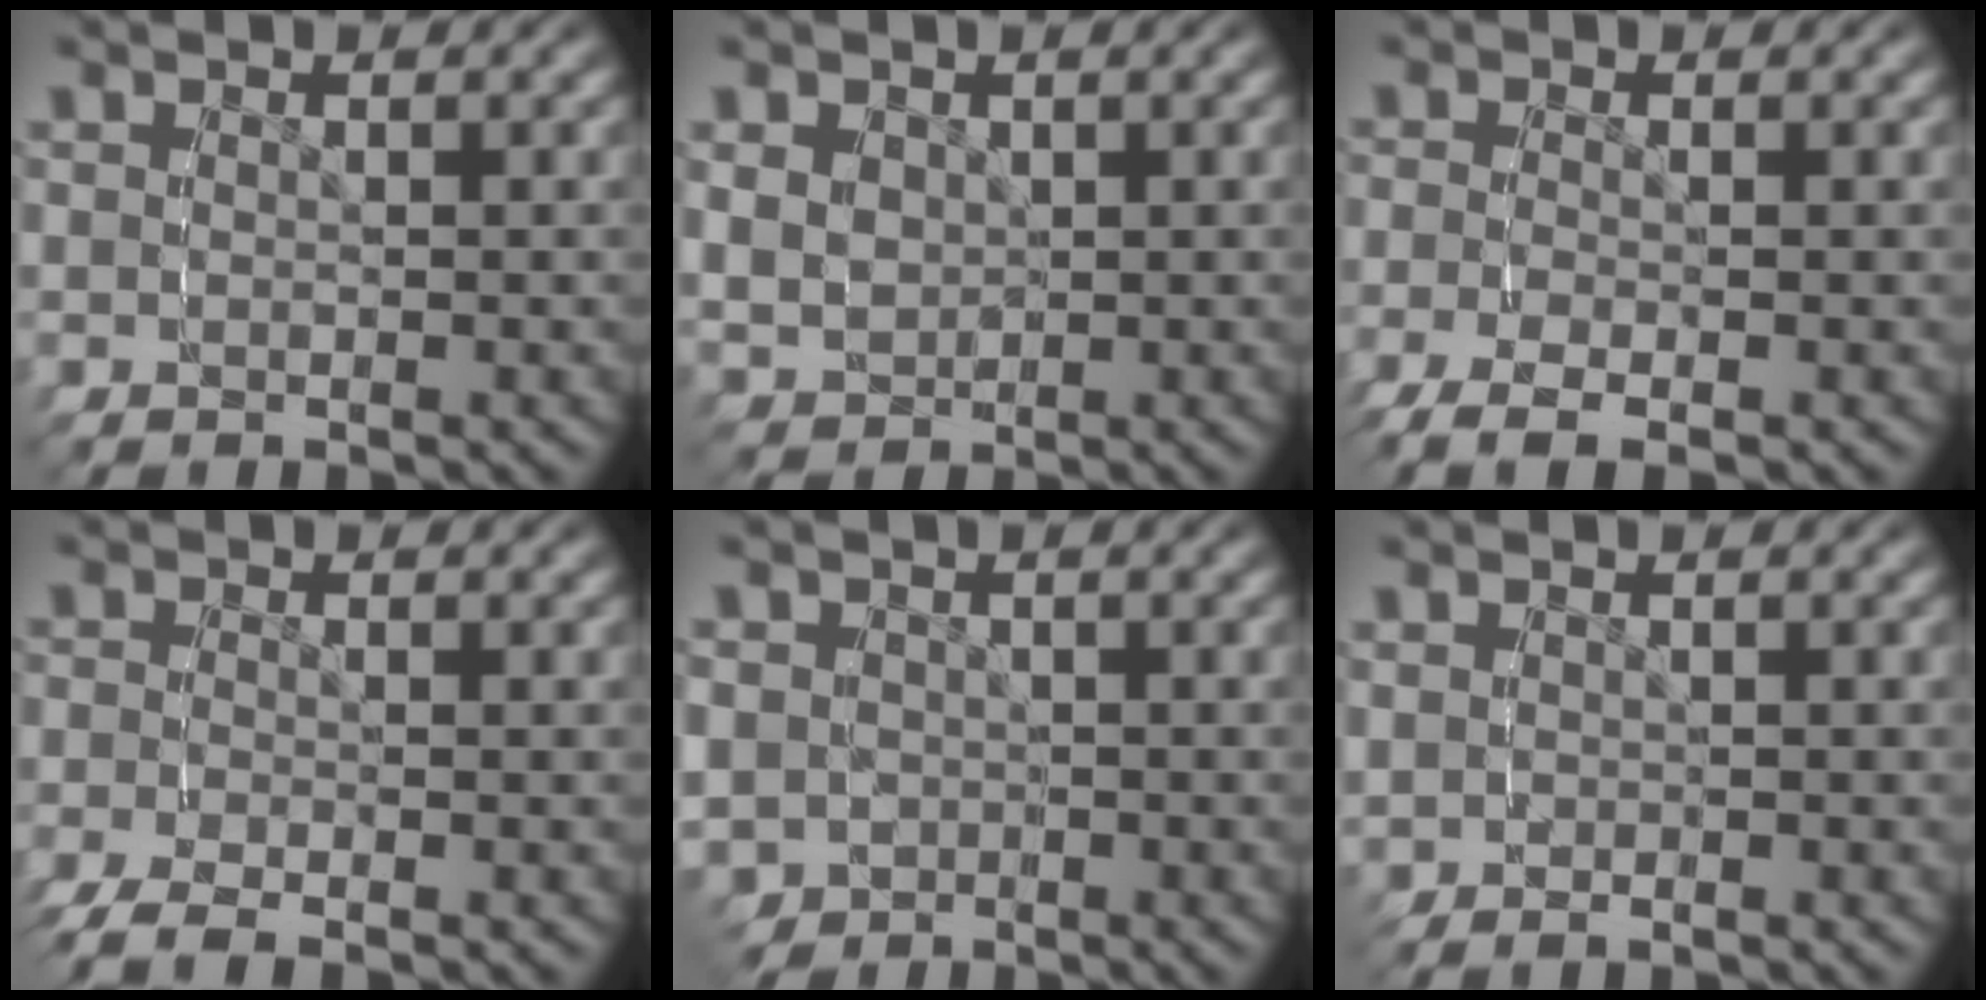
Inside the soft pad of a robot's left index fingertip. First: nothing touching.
{"total": 4.0, "force": [0.7, 3.6, 1.6], "torque": [-0.036, -0.014, 0.021]}
{"total": 4.2, "force": [-2.5, 2.1, 2.6], "torque": [-0.063, -0.018, -0.032]}
{"total": 4.1, "force": [-3.0, 1.9, 2.1], "torque": [-0.045, -0.013, -0.045]}
{"total": 7.6, "force": [-2.6, 6.8, 2.3], "torque": [-0.061, -0.039, -0.037]}
{"total": 1.0, "force": [-0.1, 0.9, 0.4], "torque": [-0.005, -0.003, 0.004]}